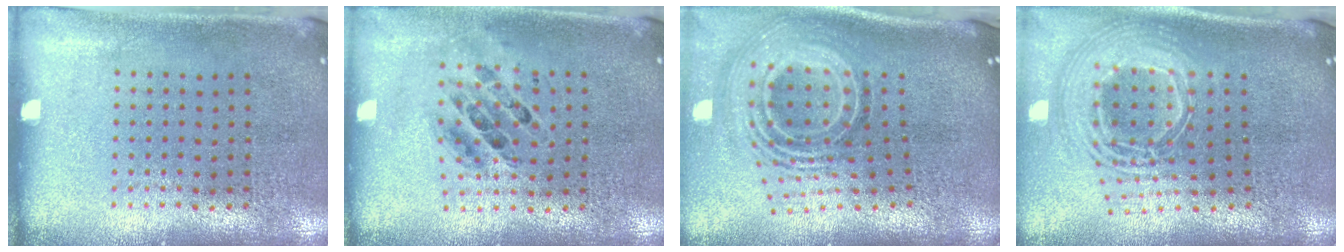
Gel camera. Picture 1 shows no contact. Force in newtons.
{"total": 0.7, "press": 0.7, "slide": 0.1}
{"total": 2.4, "press": 1.6, "slide": 1.7}
{"total": 2.6, "press": 1.8, "slide": 1.8}